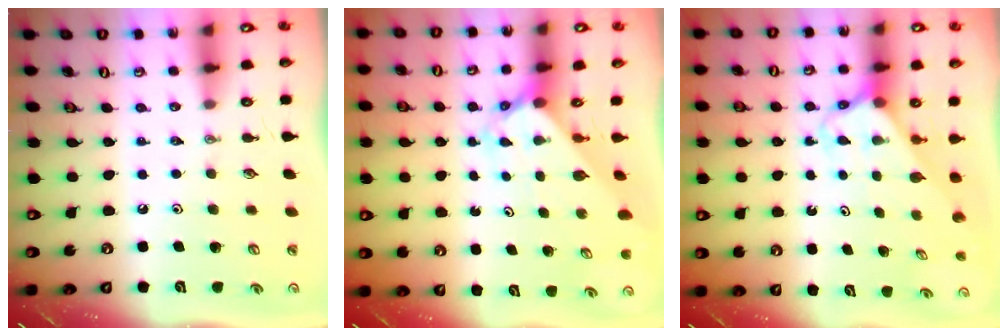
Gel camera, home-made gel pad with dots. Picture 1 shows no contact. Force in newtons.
{"total": 2.4, "press": 2.4, "slide": 0.2}
{"total": 2.5, "press": 2.5, "slide": 0.2}